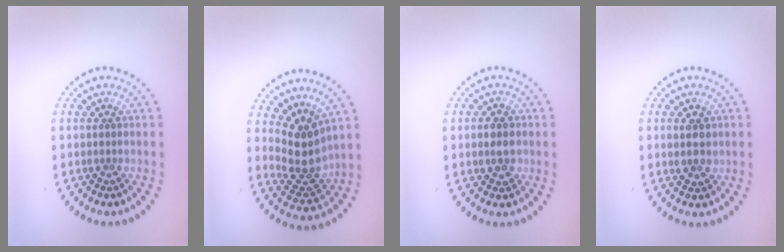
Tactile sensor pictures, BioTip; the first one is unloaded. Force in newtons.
{"total": 3.8, "press": 3.2, "slide": 2.1}
{"total": 2.2, "press": 2.2, "slide": 0.3}
{"total": 2.3, "press": 2.2, "slide": 0.8}